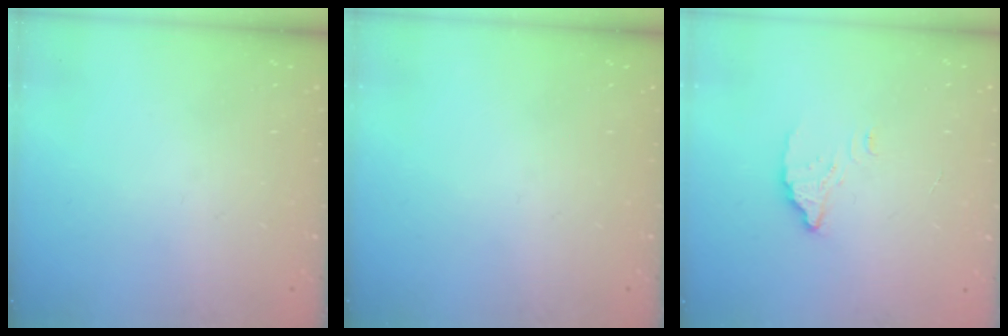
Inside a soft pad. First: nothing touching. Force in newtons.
{"total": 0.0}
{"total": 2.8, "press": 2.8, "slide": 0.3}